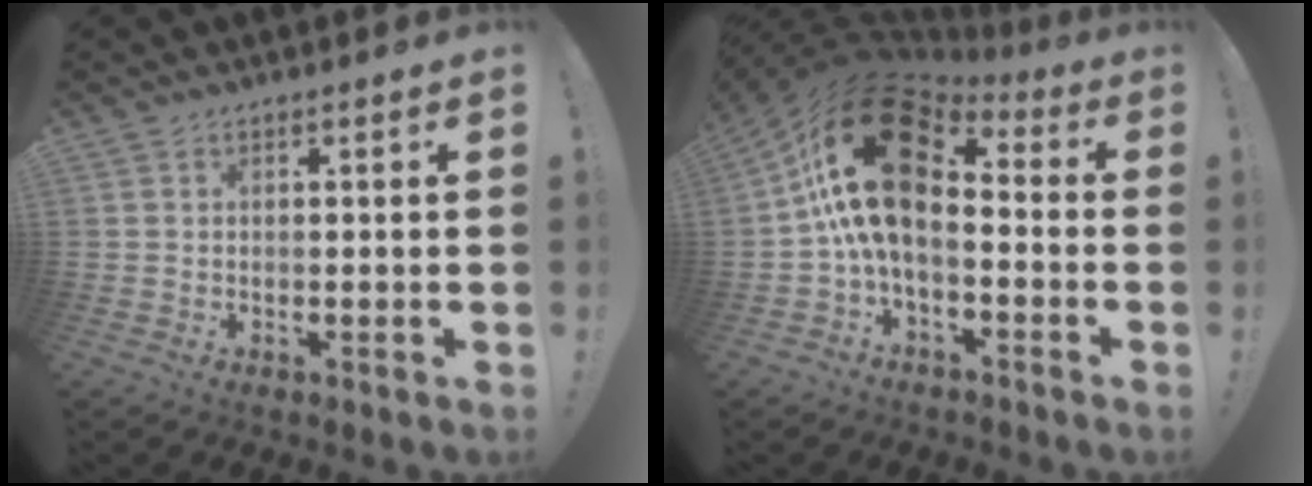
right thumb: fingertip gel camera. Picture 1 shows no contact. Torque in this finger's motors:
{"motor_torque": [0.56, 1.58, 1.71, -1.05, 0.91]}